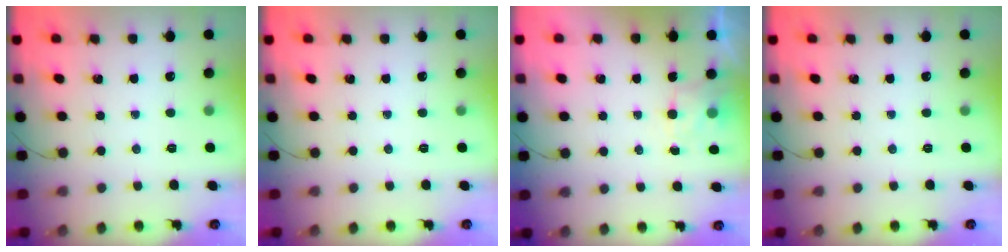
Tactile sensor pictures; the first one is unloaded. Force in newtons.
{"total": 0.0}
{"total": 2.5, "press": 2.1, "slide": 1.4}
{"total": 0.0}